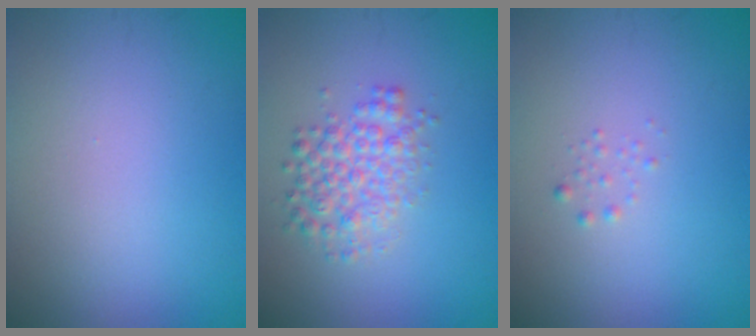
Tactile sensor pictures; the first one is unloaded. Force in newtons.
{"total": 3.3, "press": 3.3, "slide": 0.1}
{"total": 0.6, "press": 0.6, "slide": 0.0}